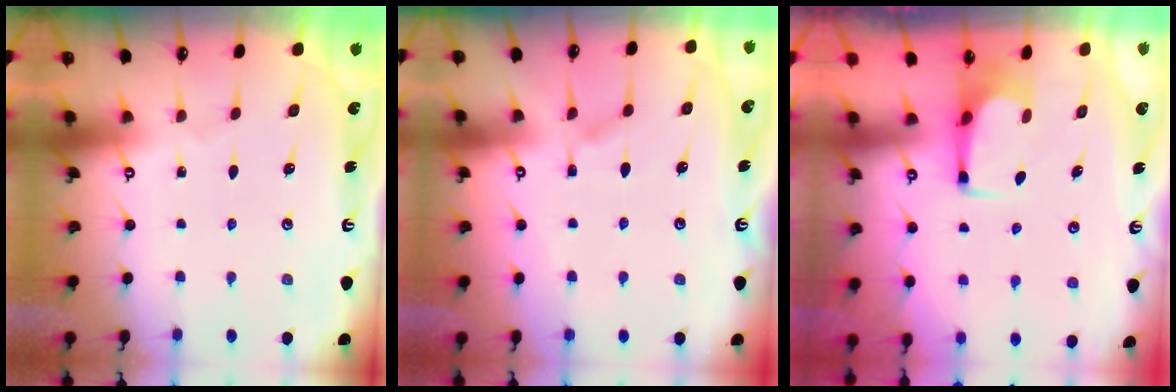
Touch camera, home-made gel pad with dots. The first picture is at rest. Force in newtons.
{"total": 4.3, "press": 4.3, "slide": 0.5}
{"total": 2.4, "press": 2.4, "slide": 0.4}